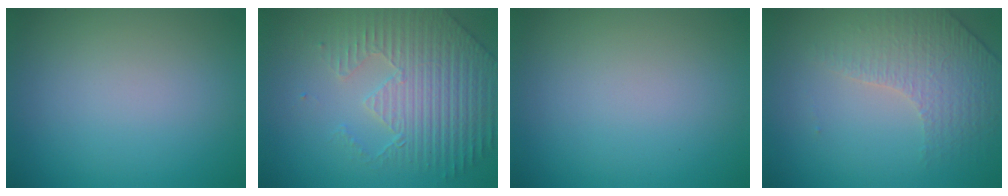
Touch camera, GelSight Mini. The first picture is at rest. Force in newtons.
{"total": 4.4, "press": 4.3, "slide": 1.1}
{"total": 0.0}
{"total": 4.4, "press": 3.1, "slide": 3.2}